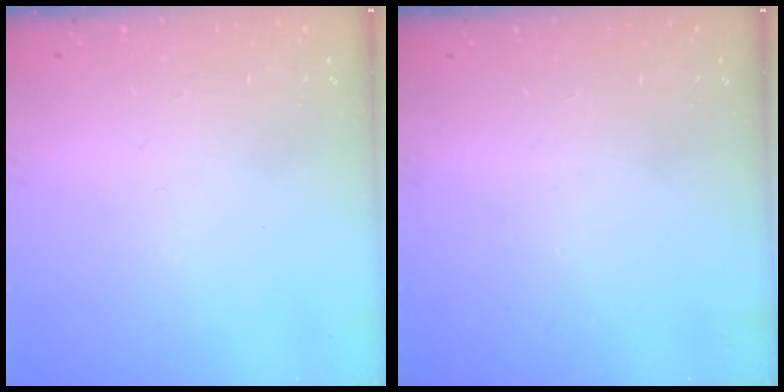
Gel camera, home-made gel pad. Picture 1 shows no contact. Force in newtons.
{"total": 0.0}